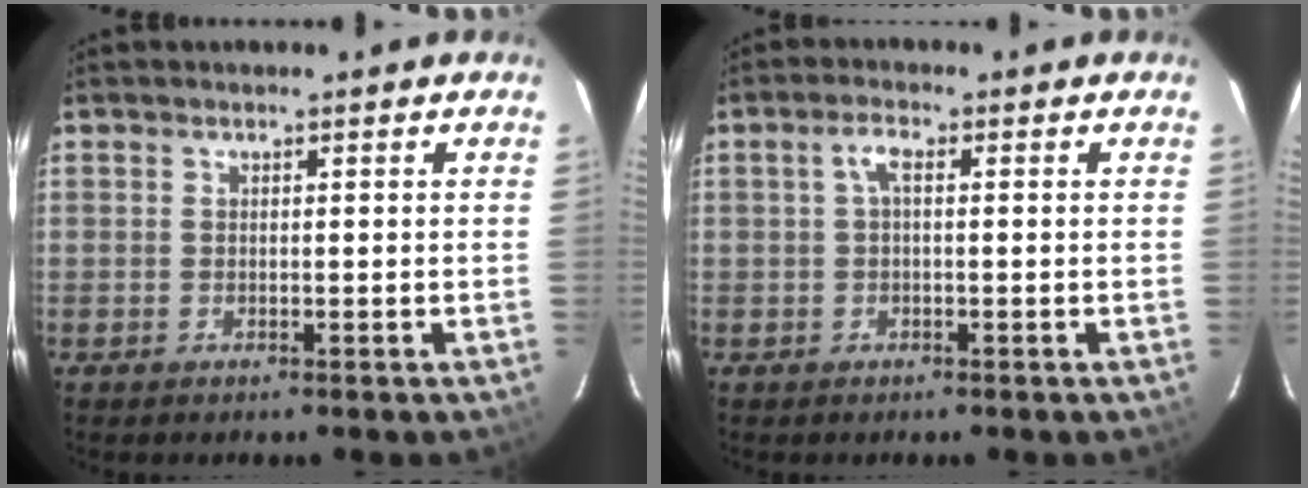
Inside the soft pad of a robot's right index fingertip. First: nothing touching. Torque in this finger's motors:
{"motor_torque": [0.36, -0.06, 0.19, 0.05]}